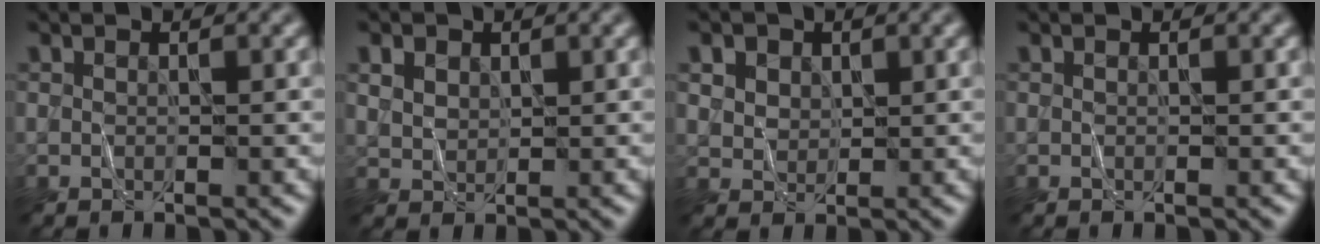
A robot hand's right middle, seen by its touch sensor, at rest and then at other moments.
{"total": 2.6, "force": [1.3, 1.8, 1.3], "torque": [-0.032, 0.005, 0.027]}
{"total": 5.1, "force": [2.7, 3.6, 2.3], "torque": [-0.057, 0.010, 0.044]}
{"total": 0.0}